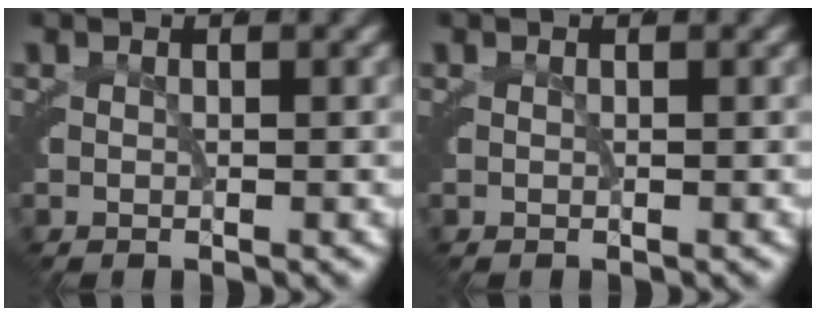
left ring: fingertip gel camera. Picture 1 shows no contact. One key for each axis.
{"total": 0.0}